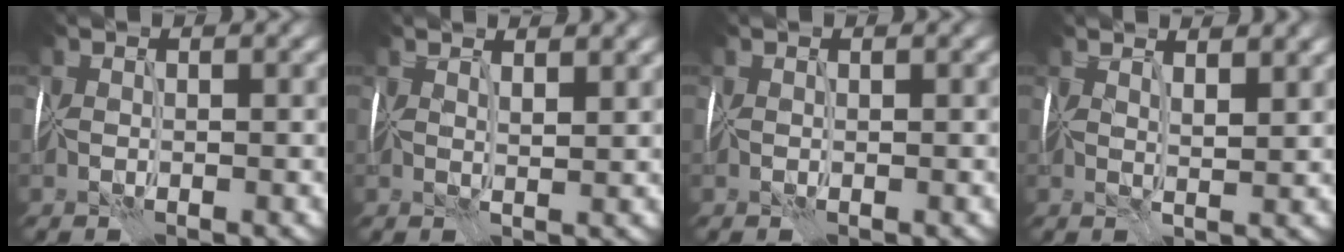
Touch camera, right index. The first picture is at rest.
{"total": 2.7, "force": [2.1, 0.5, 1.6], "torque": [-0.010, 0.008, 0.029]}
{"total": 0.0}
{"total": 3.3, "force": [2.4, 0.7, 2.1], "torque": [-0.018, 0.008, 0.035]}